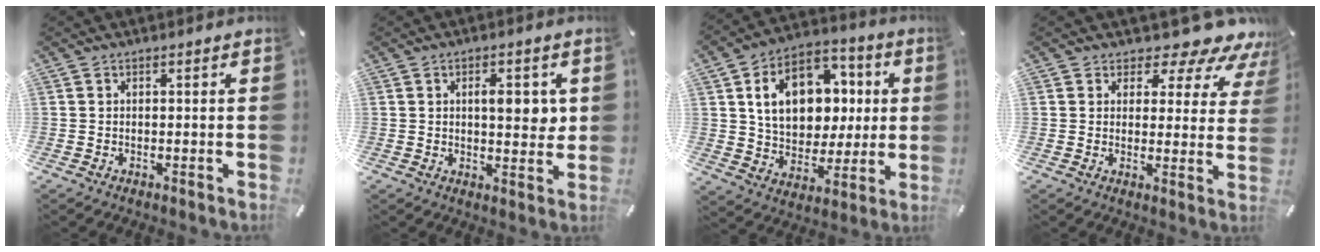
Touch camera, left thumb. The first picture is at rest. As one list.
[{"total": 6.7, "force": [1.6, 3.1, 5.7], "torque": [-0.075, -0.009, 0.018]}, {"total": 16.1, "force": [3.4, 12.9, 9.0], "torque": [-0.145, 0.000, 0.071]}, {"total": 8.9, "force": [6.9, 4.1, 3.9], "torque": [-0.047, -0.064, 0.117]}]